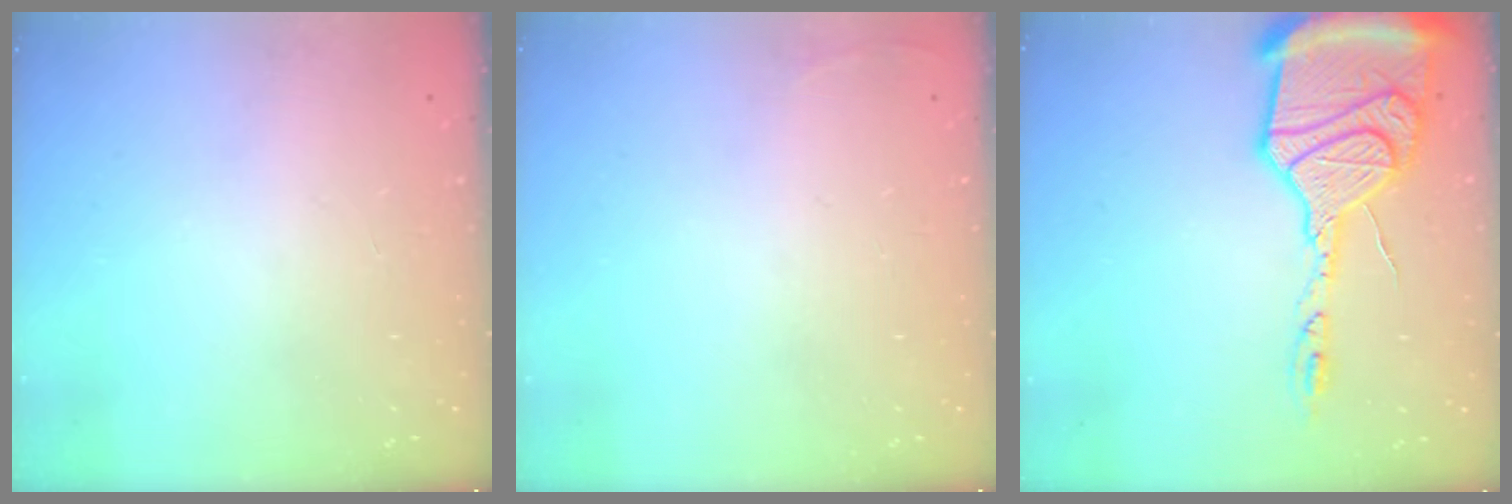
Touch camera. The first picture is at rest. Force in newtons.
{"total": 2.7, "press": 2.6, "slide": 1.0}
{"total": 23.1, "press": 22.5, "slide": 4.9}